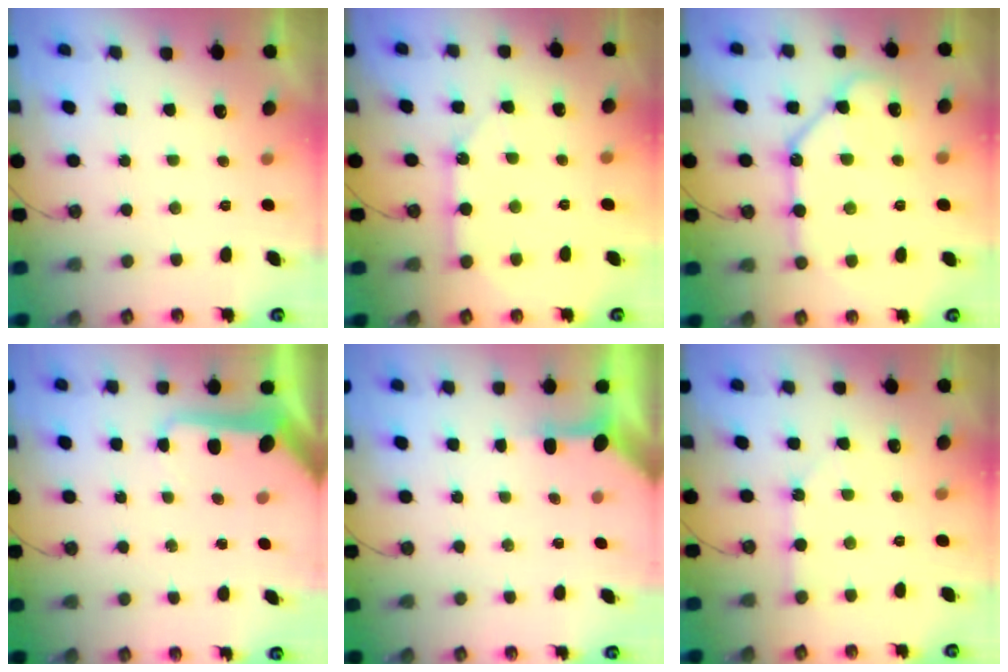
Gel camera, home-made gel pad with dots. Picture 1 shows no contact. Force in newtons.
{"total": 9.2, "press": 9.2, "slide": 0.7}
{"total": 14.6, "press": 14.5, "slide": 1.6}
{"total": 9.8, "press": 9.8, "slide": 1.1}
{"total": 3.2, "press": 3.2, "slide": 0.3}
{"total": 1.8, "press": 1.8, "slide": 0.1}